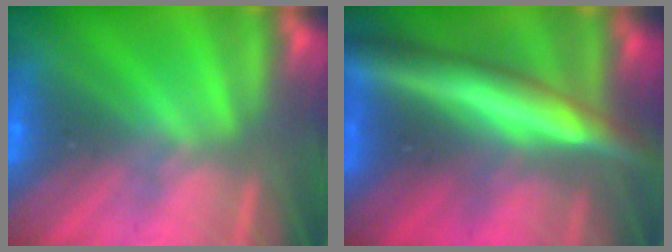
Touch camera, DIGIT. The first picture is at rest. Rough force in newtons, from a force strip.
{"total": 7.4}